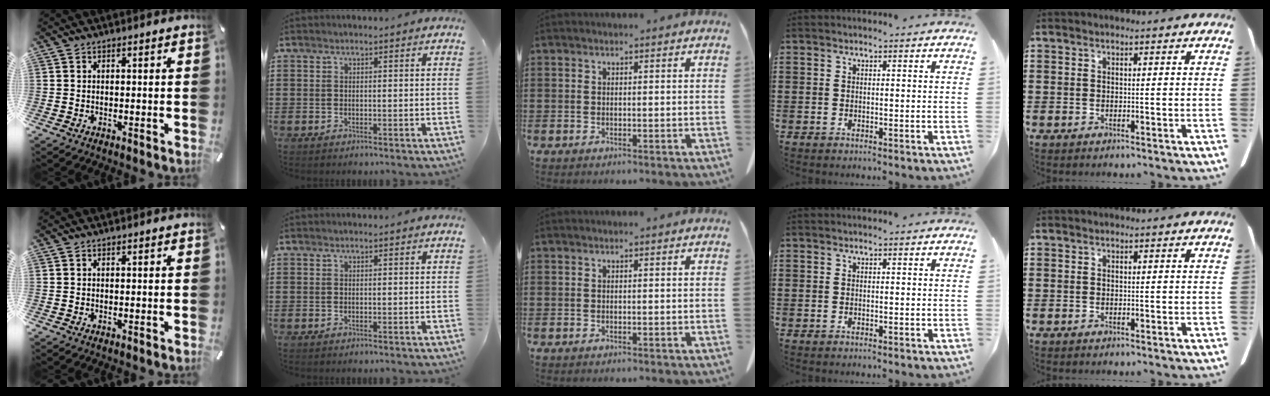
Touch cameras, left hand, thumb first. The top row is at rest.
{}